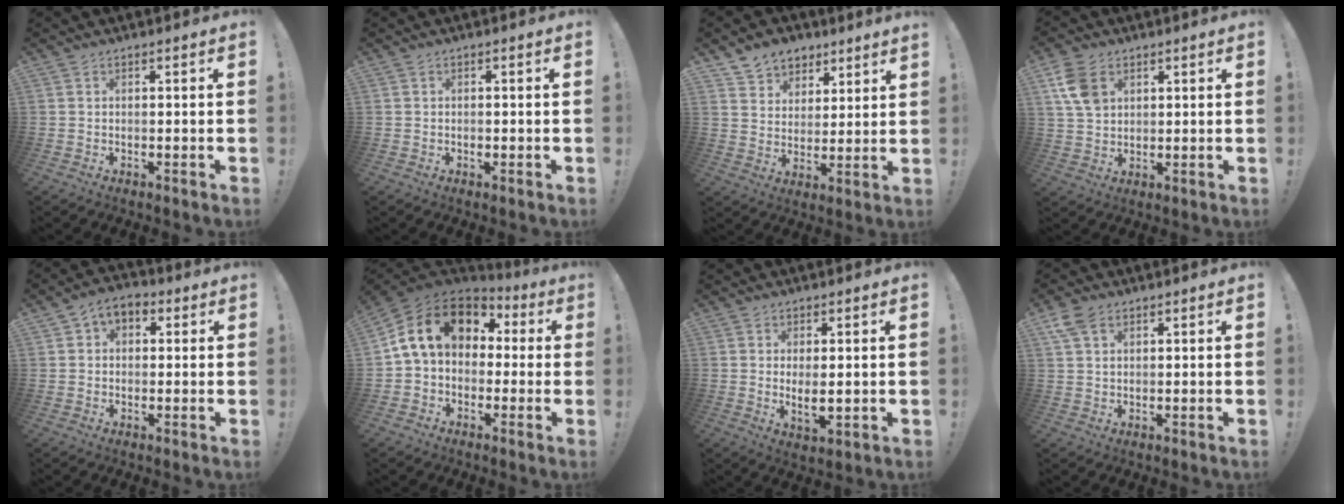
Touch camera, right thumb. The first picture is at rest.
{"total": 0.5, "force": [-0.1, 0.4, 0.3], "torque": [-0.005, 0.002, -0.002]}
{"total": 8.0, "force": [6.3, 4.9, 0.8], "torque": [-0.013, -0.052, 0.123]}
{"total": 9.1, "force": [3.7, 6.5, 5.2], "torque": [-0.096, -0.003, 0.072]}
{"total": 5.0, "force": [1.1, 4.1, 2.6], "torque": [-0.040, 0.005, 0.021]}
{"total": 14.8, "force": [3.6, 10.2, 10.1], "torque": [-0.179, 0.004, 0.064]}
{"total": 3.0, "force": [1.0, 0.9, 2.7], "torque": [-0.032, -0.010, 0.016]}
{"total": 5.5, "force": [2.9, 3.1, 3.4], "torque": [-0.063, -0.004, 0.057]}